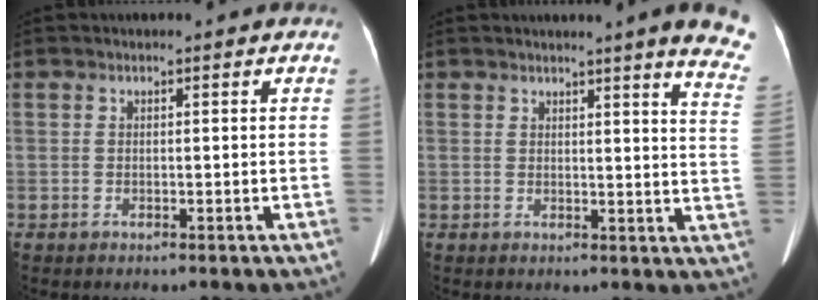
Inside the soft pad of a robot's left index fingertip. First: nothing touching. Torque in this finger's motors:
{"motor_torque": [0.36, -0.67, 0.03, 0.05]}